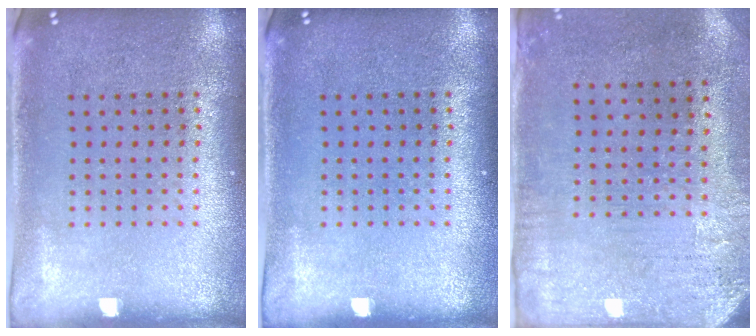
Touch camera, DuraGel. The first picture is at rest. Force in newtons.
{"total": 0.0}
{"total": 3.1, "press": 2.5, "slide": 1.9}